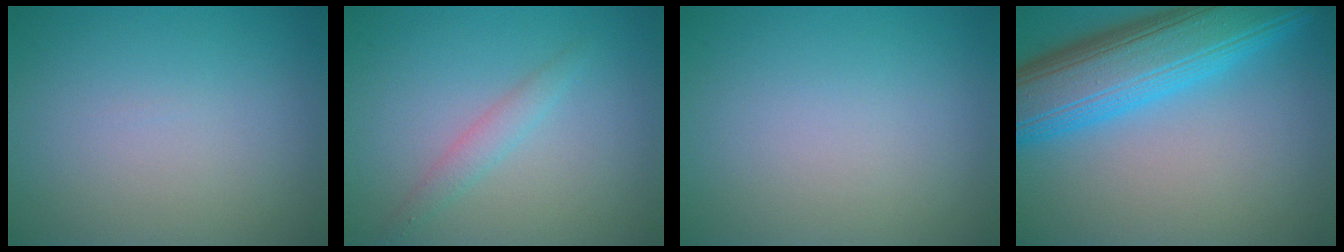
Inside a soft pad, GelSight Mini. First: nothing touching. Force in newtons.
{"total": 1.6, "press": 1.6, "slide": 0.1}
{"total": 0.0}
{"total": 10.6, "press": 10.6, "slide": 0.2}